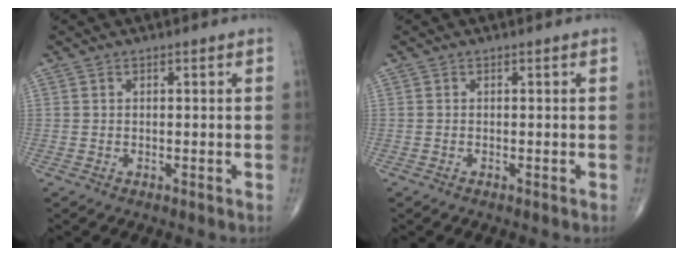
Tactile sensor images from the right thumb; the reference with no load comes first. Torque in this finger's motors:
{"motor_torque": [0.49, 0.33, -0.08, -0.14, -0.02]}